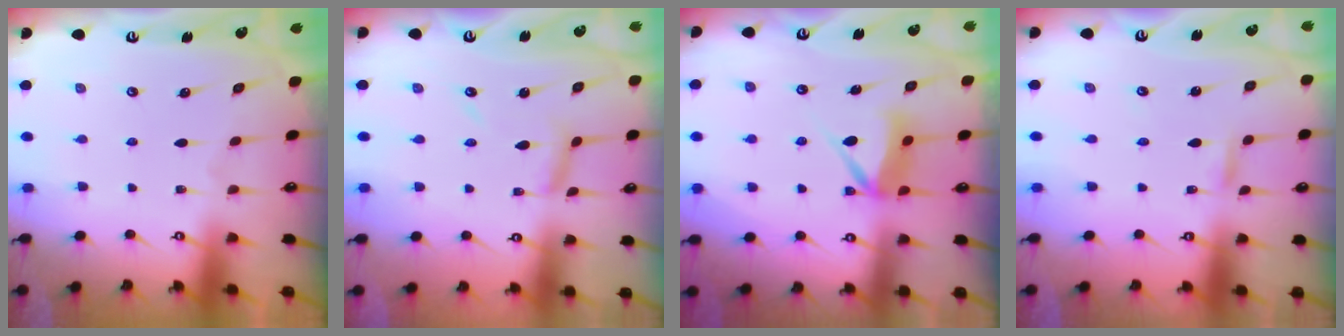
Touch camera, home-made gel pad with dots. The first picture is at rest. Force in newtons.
{"total": 7.0, "press": 7.0, "slide": 0.1}
{"total": 6.7, "press": 6.7, "slide": 0.5}
{"total": 2.8, "press": 2.8, "slide": 0.3}